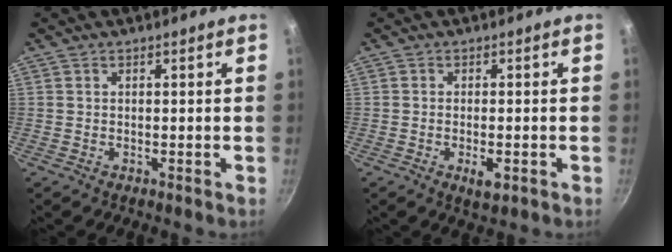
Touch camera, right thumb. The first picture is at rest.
{"total": 3.3, "force": [-1.2, 1.2, 2.8], "torque": [-0.046, 0.002, -0.018]}